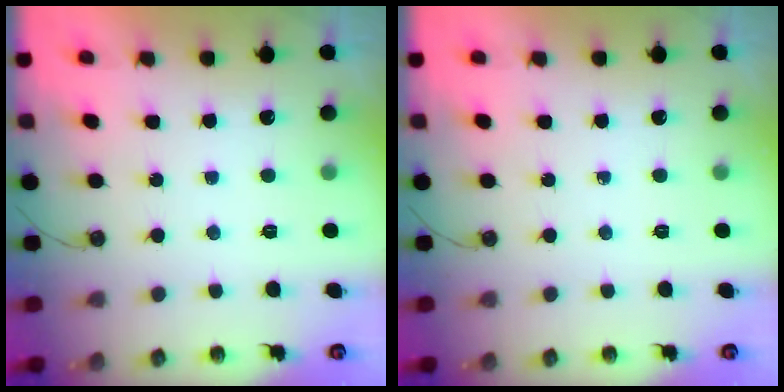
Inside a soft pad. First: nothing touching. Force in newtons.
{"total": 0.0}